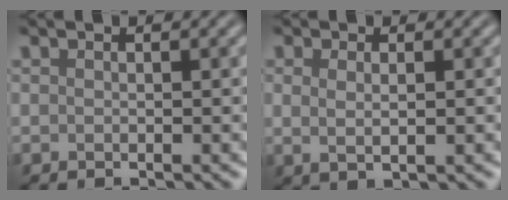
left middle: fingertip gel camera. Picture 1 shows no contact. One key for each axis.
{"total": 1.5, "fx": 0.4, "fy": 0.5, "fz": 1.3, "tx": -0.026, "ty": -0.003, "tz": 0.008}